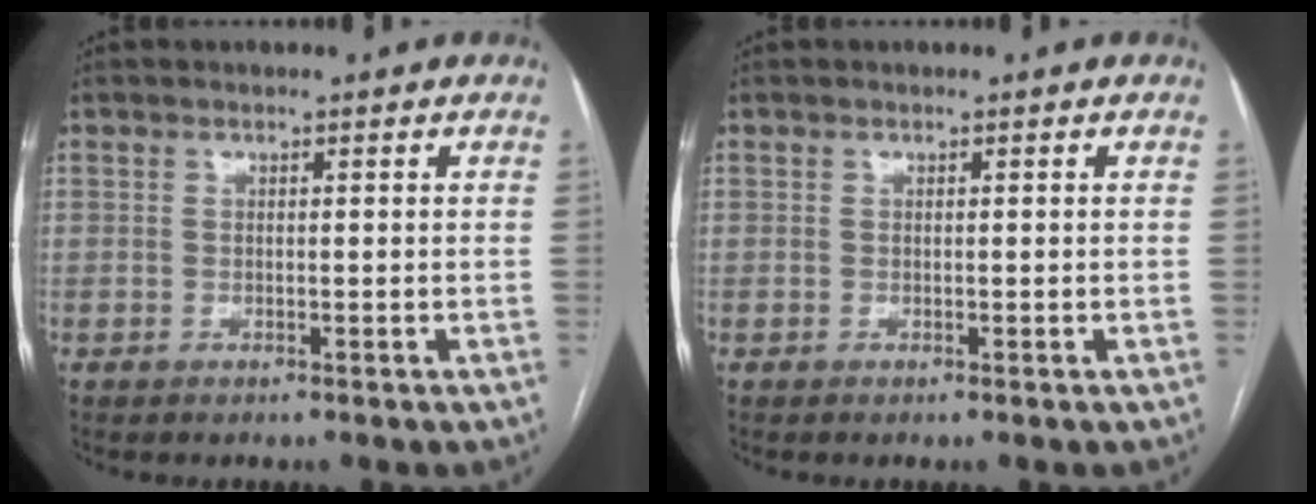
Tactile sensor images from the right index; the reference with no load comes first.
{"total": 0.0}